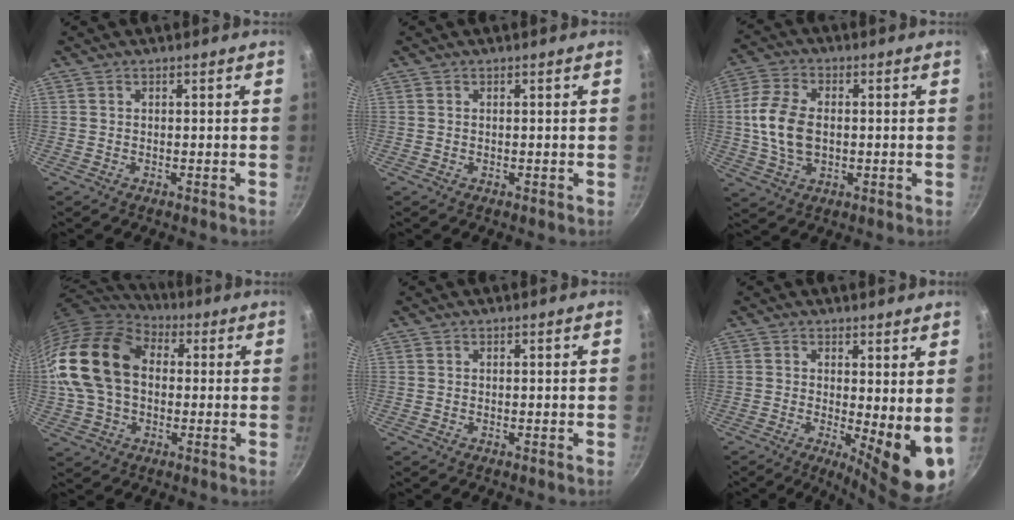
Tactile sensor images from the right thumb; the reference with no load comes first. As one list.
[{"total": 0.0}, {"total": 10.8, "force": [0.0, 7.1, 8.2], "torque": [-0.153, 0.011, -0.004]}, {"total": 20.4, "force": [1.2, 14.5, 14.4], "torque": [-0.271, 0.037, 0.014]}, {"total": 0.0}, {"total": 10.6, "force": [-0.1, 3.4, 10.0], "torque": [-0.117, -0.022, 0.005]}]